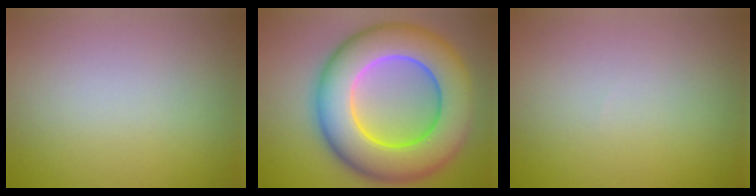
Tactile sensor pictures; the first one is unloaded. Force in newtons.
{"total": 12.9, "press": 12.9, "slide": 0.4}
{"total": 0.0}